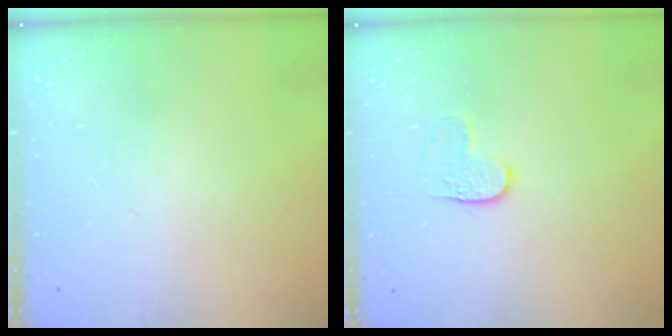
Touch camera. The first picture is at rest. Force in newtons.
{"total": 3.7, "press": 3.7, "slide": 0.2}